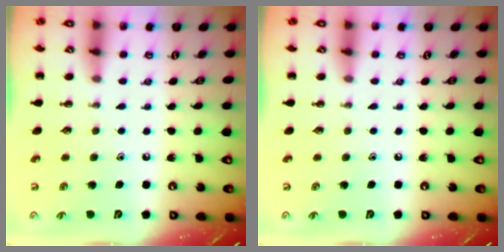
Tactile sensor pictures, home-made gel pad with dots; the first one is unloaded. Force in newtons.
{"total": 0.0}